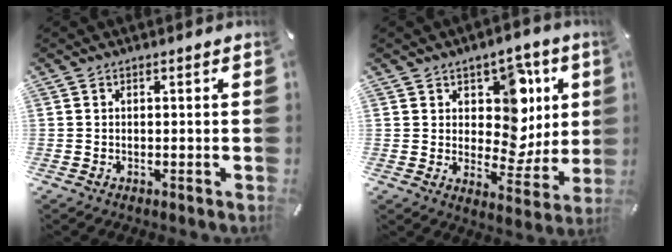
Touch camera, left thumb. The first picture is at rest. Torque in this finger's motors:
{"motor_torque": [2.00, 2.18, 0.85, -0.84, 0.03]}